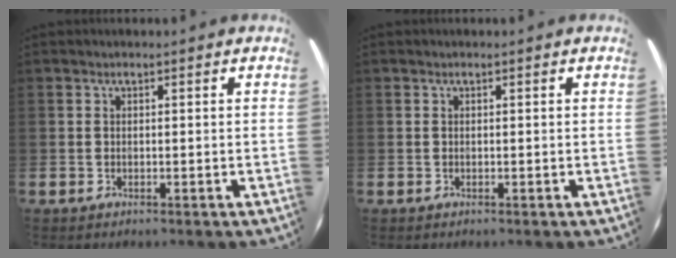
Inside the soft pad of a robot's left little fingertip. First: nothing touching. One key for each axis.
{"total": 0.0}